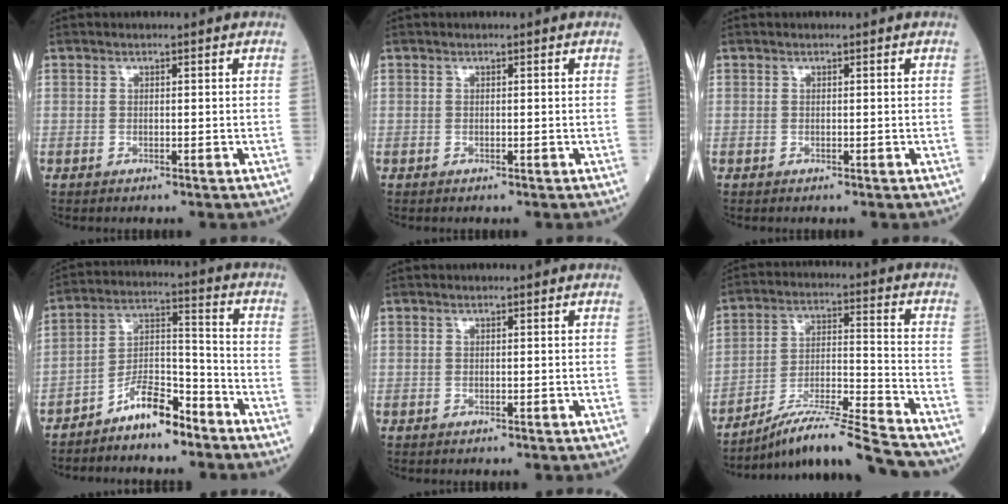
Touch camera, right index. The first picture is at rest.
{"total": 0.0}
{"total": 0.0}
{"total": 7.8, "force": [-6.2, 2.2, 4.2], "torque": [-0.076, 0.018, -0.116]}
{"total": 0.0}
{"total": 15.9, "force": [-14.6, -0.6, 6.4], "torque": [-0.112, 0.005, -0.250]}